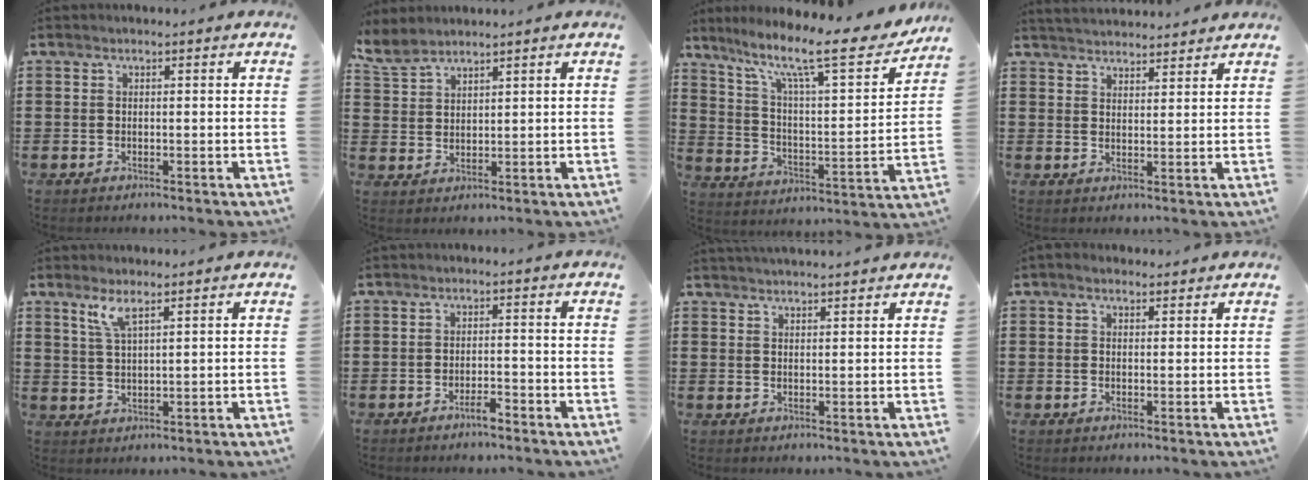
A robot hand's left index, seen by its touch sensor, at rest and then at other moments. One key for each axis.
{"total": 3.8, "fx": 3.4, "fy": 1.1, "fz": 1.3, "tx": -0.038, "ty": -0.004, "tz": 0.065}
{"total": 13.1, "fx": 9.9, "fy": 2.1, "fz": 8.3, "tx": -0.164, "ty": -0.065, "tz": 0.155}
{"total": 3.0, "fx": 3.0, "fy": 0.0, "fz": -0.1, "tx": -0.006, "ty": -0.008, "tz": 0.057}
{"total": 4.0, "fx": 2.7, "fy": 0.7, "fz": 2.9, "tx": -0.065, "ty": 0.003, "tz": 0.048}
{"total": 2.4, "fx": -1.8, "fy": 0.5, "fz": 1.5, "tx": -0.027, "ty": 0.004, "tz": -0.034}
{"total": 2.1, "fx": 2.1, "fy": -0.1, "fz": 0.2, "tx": -0.009, "ty": -0.003, "tz": 0.040}
{"total": 1.3, "fx": 1.1, "fy": 0.5, "fz": 0.4, "tx": -0.011, "ty": 0.004, "tz": 0.022}